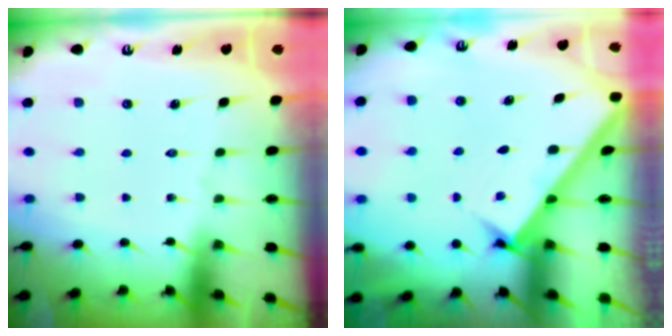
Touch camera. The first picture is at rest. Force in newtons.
{"total": 2.4, "press": 2.4, "slide": 0.3}